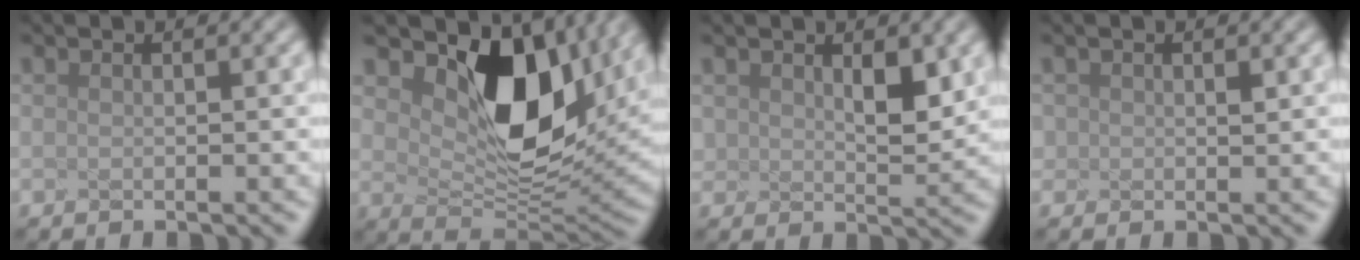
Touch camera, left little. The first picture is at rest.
{"total": 6.4, "force": [2.2, 3.7, 4.8], "torque": [-0.108, -0.030, 0.079]}
{"total": 0.8, "force": [0.3, -0.1, 0.7], "torque": [-0.046, -0.015, 0.050]}
{"total": 1.6, "force": [-0.6, -1.0, -1.1], "torque": [-0.015, -0.012, 0.033]}